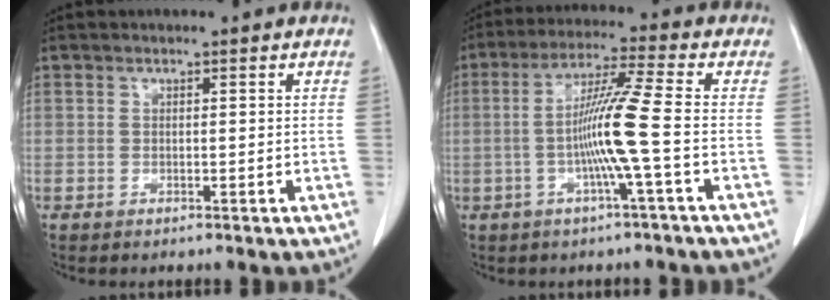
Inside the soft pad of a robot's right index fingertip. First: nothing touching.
{"total": 9.4, "force": [-1.6, -1.6, 9.2], "torque": [-0.176, 0.003, -0.033]}